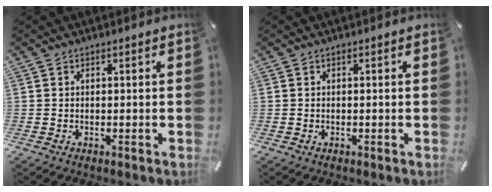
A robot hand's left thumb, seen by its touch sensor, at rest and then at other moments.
{"total": 0.0}